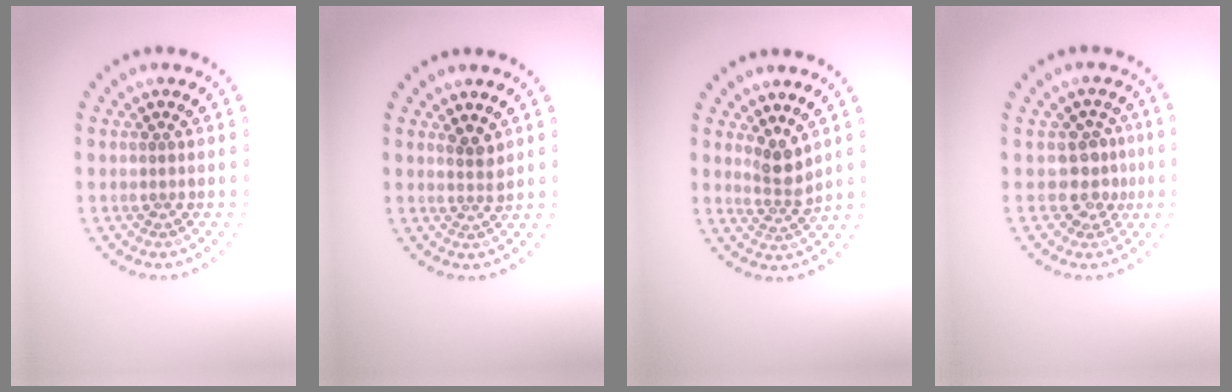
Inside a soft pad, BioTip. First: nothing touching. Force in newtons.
{"total": 1.6, "press": 1.2, "slide": 1.0}
{"total": 2.4, "press": 1.9, "slide": 1.5}
{"total": 2.4, "press": 2.0, "slide": 1.4}